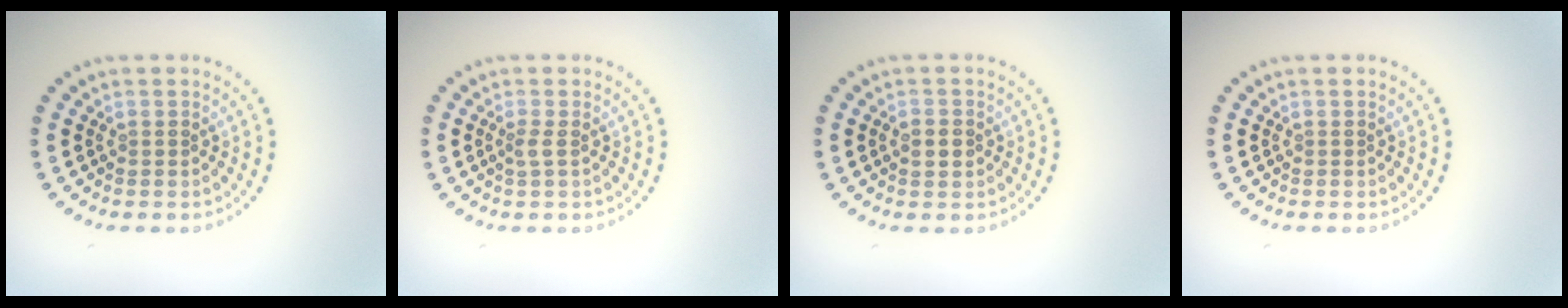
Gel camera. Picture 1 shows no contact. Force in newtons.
{"total": 1.0, "press": 0.7, "slide": 0.7}
{"total": 1.5, "press": 1.5, "slide": 0.0}
{"total": 0.0}